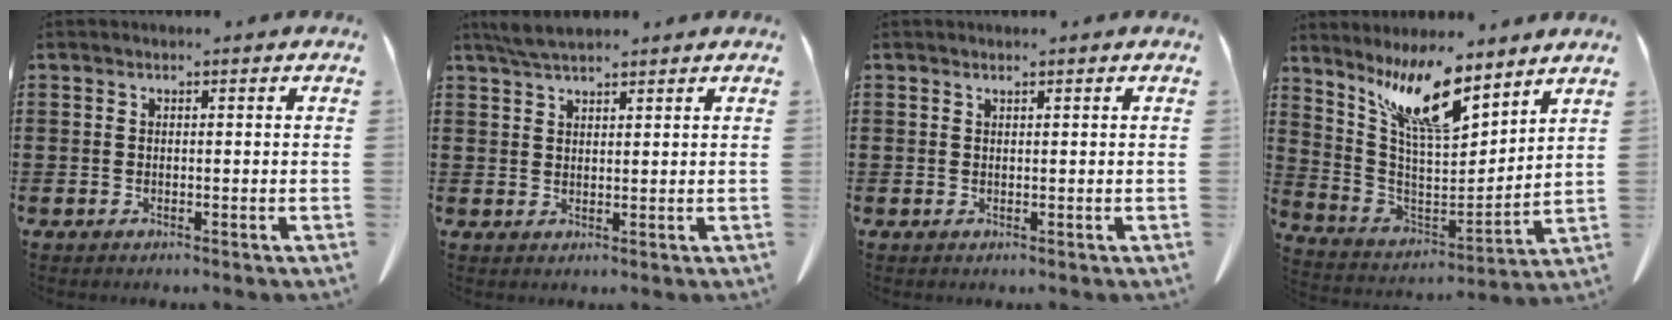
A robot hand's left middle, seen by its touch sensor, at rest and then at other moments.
{"total": 3.1, "force": [2.7, 0.5, 1.4], "torque": [-0.035, -0.001, 0.050]}
{"total": 0.7, "force": [0.6, 0.0, 0.3], "torque": [-0.009, -0.003, 0.013]}
{"total": 11.9, "force": [8.8, 2.6, 7.5], "torque": [-0.171, -0.035, 0.158]}